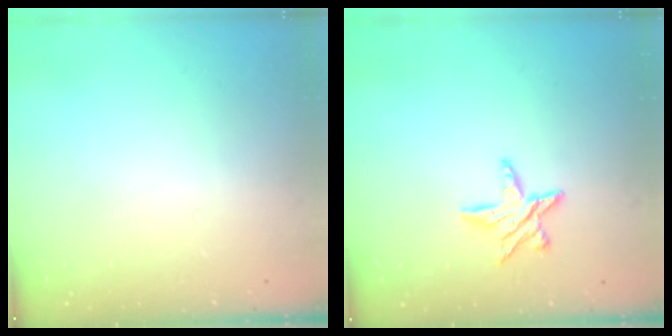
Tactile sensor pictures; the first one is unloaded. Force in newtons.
{"total": 7.2, "press": 7.2, "slide": 0.5}